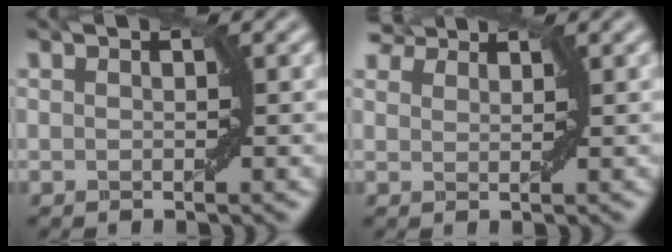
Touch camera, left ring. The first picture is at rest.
{"total": 4.1, "force": [3.5, 1.7, 1.4], "torque": [-0.036, 0.007, 0.054]}